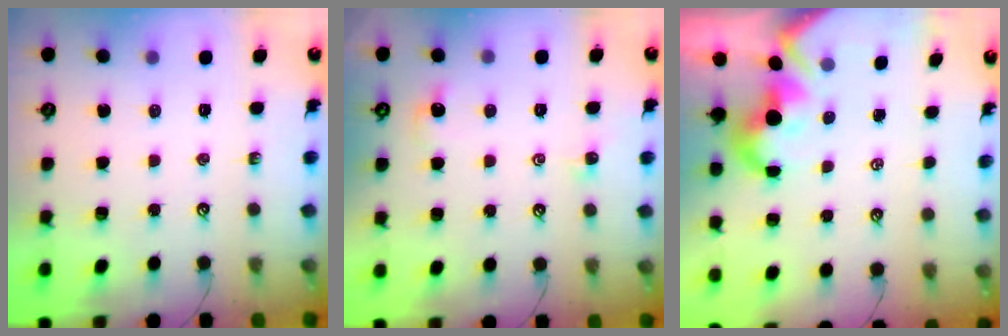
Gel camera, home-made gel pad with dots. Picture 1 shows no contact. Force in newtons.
{"total": 1.5, "press": 1.4, "slide": 0.6}
{"total": 1.7, "press": 1.3, "slide": 1.1}